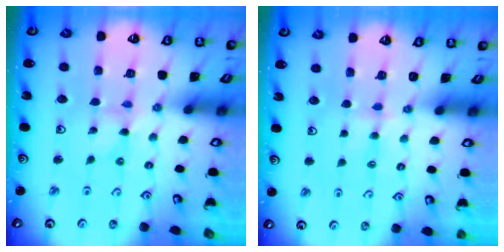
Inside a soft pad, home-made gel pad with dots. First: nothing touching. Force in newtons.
{"total": 3.6, "press": 3.6, "slide": 0.5}